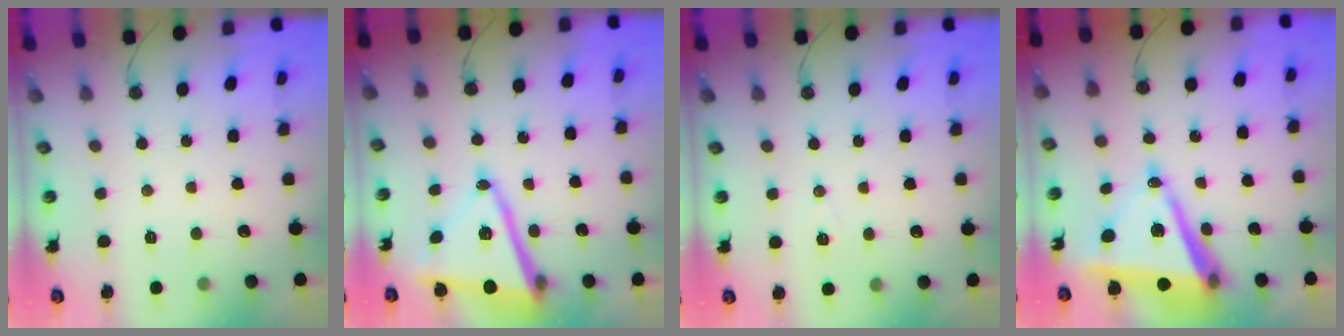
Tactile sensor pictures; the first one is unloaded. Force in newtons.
{"total": 13.5, "press": 13.2, "slide": 2.9}
{"total": 6.2, "press": 4.2, "slide": 4.6}
{"total": 11.8, "press": 11.2, "slide": 3.8}